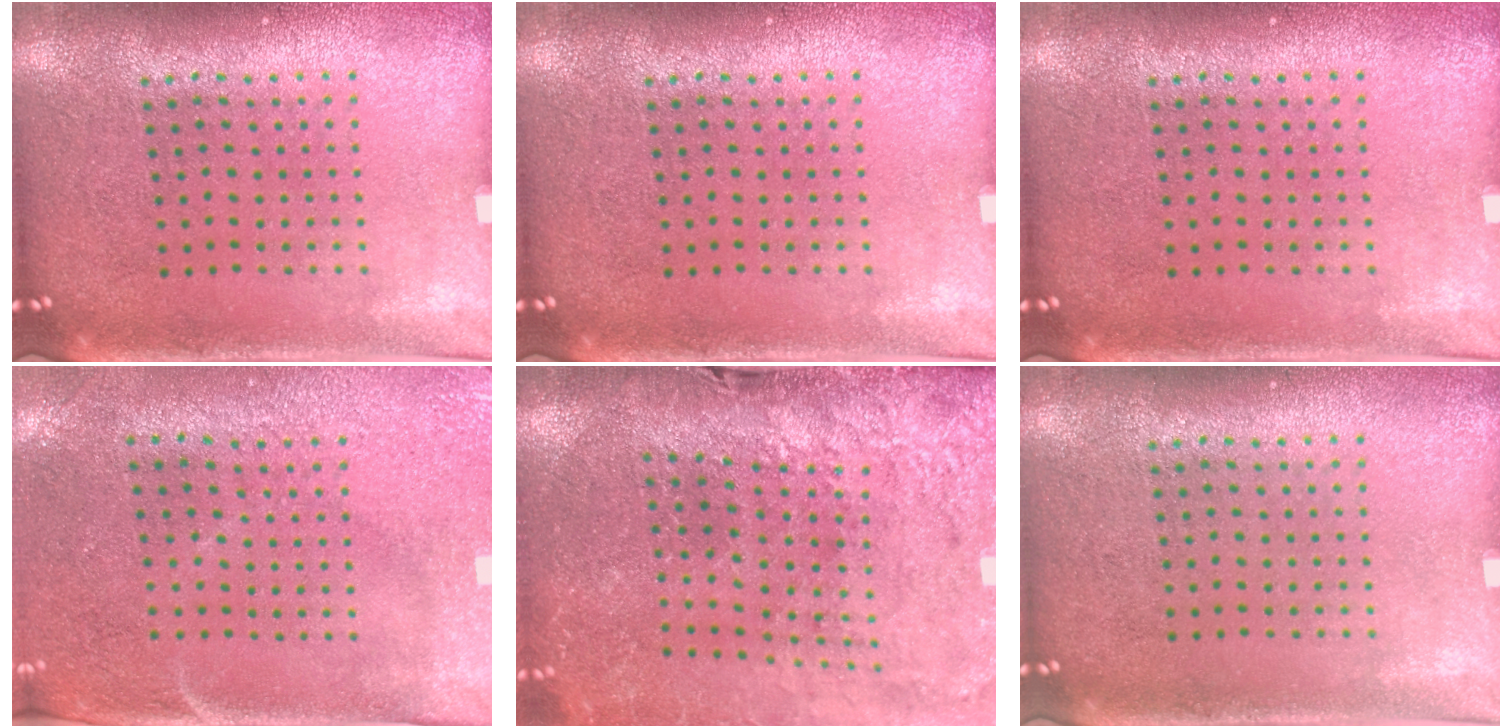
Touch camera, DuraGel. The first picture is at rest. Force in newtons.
{"total": 0.0}
{"total": 0.0}
{"total": 2.9, "press": 2.4, "slide": 1.6}
{"total": 3.2, "press": 3.1, "slide": 1.0}
{"total": 0.0}